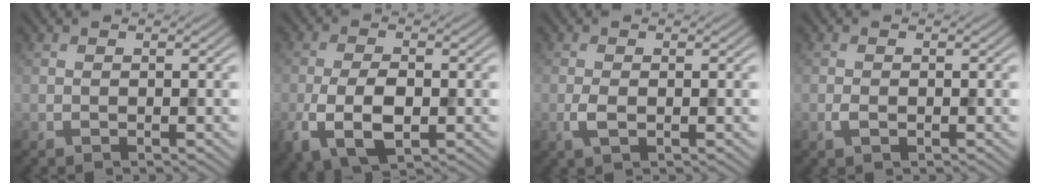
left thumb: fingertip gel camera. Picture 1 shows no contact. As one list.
[{"total": 7.2, "force": [-2.2, 3.8, 5.7], "torque": [-0.130, -0.014, -0.042]}, {"total": 1.9, "force": [-0.4, 0.8, 1.7], "torque": [-0.040, -0.002, -0.009]}, {"total": 1.1, "force": [-0.3, 0.5, 0.9], "torque": [-0.019, 0.001, -0.007]}]